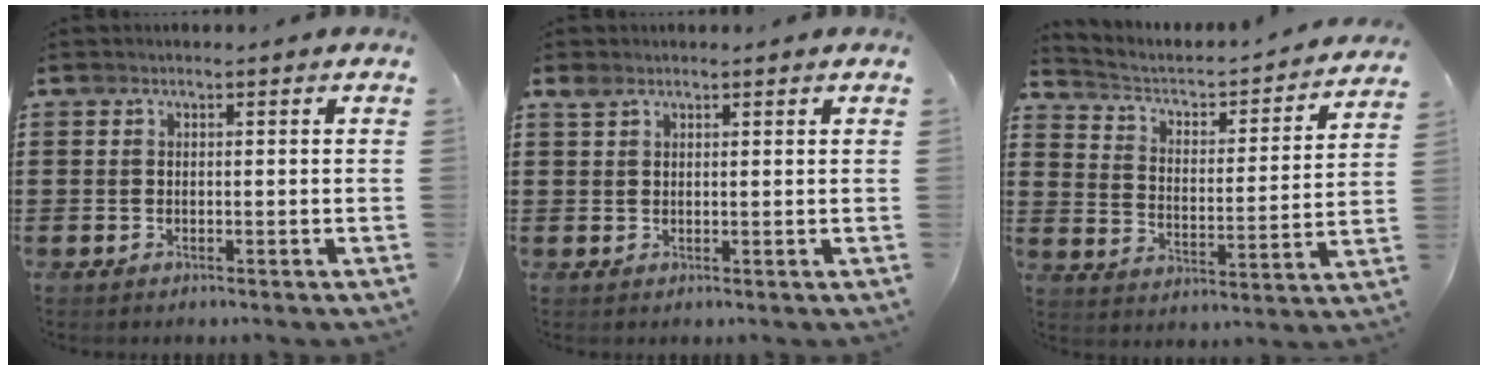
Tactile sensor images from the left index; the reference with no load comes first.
{"total": 1.7, "force": [1.4, 0.8, 0.7], "torque": [-0.018, 0.004, 0.026]}
{"total": 2.5, "force": [1.8, 1.5, 0.7], "torque": [-0.034, -0.021, 0.017]}